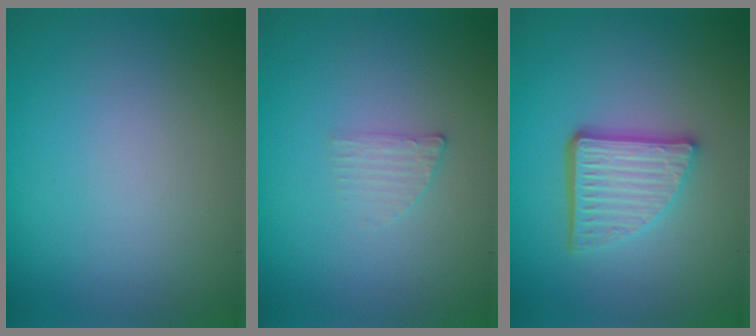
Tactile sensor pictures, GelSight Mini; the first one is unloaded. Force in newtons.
{"total": 1.2, "press": 1.2, "slide": 0.3}
{"total": 5.0, "press": 3.6, "slide": 3.5}